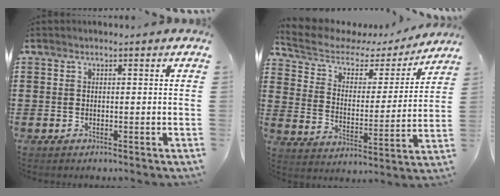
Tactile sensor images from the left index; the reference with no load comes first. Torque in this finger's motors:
{"motor_torque": [2.14, 0.00, 1.05, 0.21]}